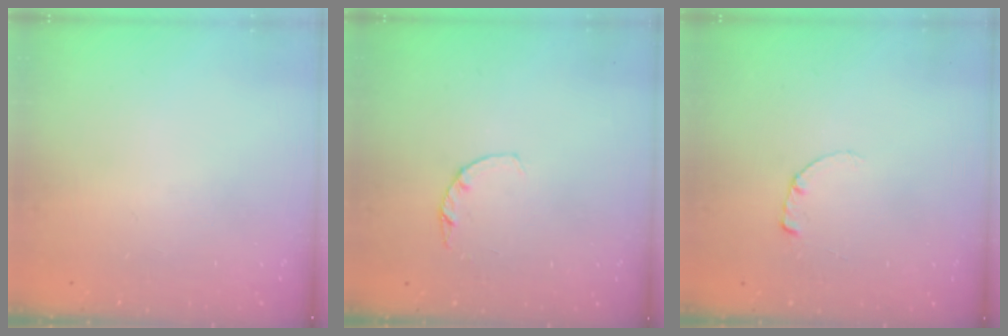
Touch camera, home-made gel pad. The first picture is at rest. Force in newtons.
{"total": 2.2, "press": 2.2, "slide": 0.4}
{"total": 0.6, "press": 0.5, "slide": 0.2}